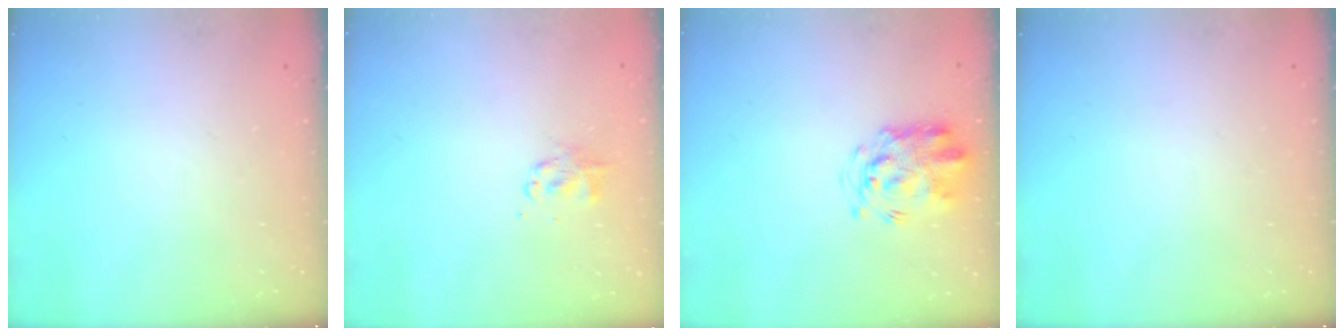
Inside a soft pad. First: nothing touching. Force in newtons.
{"total": 2.8, "press": 2.7, "slide": 0.4}
{"total": 4.1, "press": 4.0, "slide": 1.0}
{"total": 0.0}